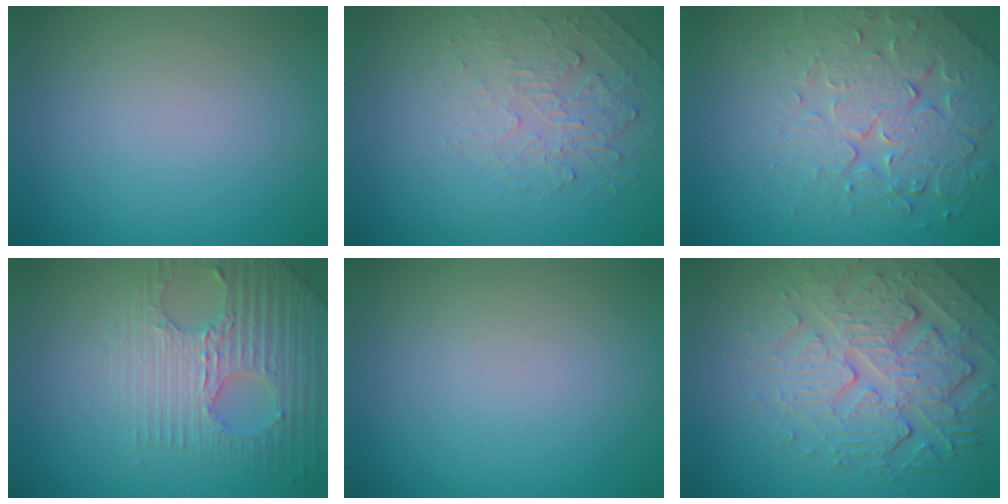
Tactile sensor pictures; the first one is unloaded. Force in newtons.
{"total": 2.2, "press": 1.1, "slide": 1.9}
{"total": 4.8, "press": 4.7, "slide": 1.1}
{"total": 3.9, "press": 3.7, "slide": 0.9}
{"total": 0.0}
{"total": 6.4, "press": 4.9, "slide": 4.1}